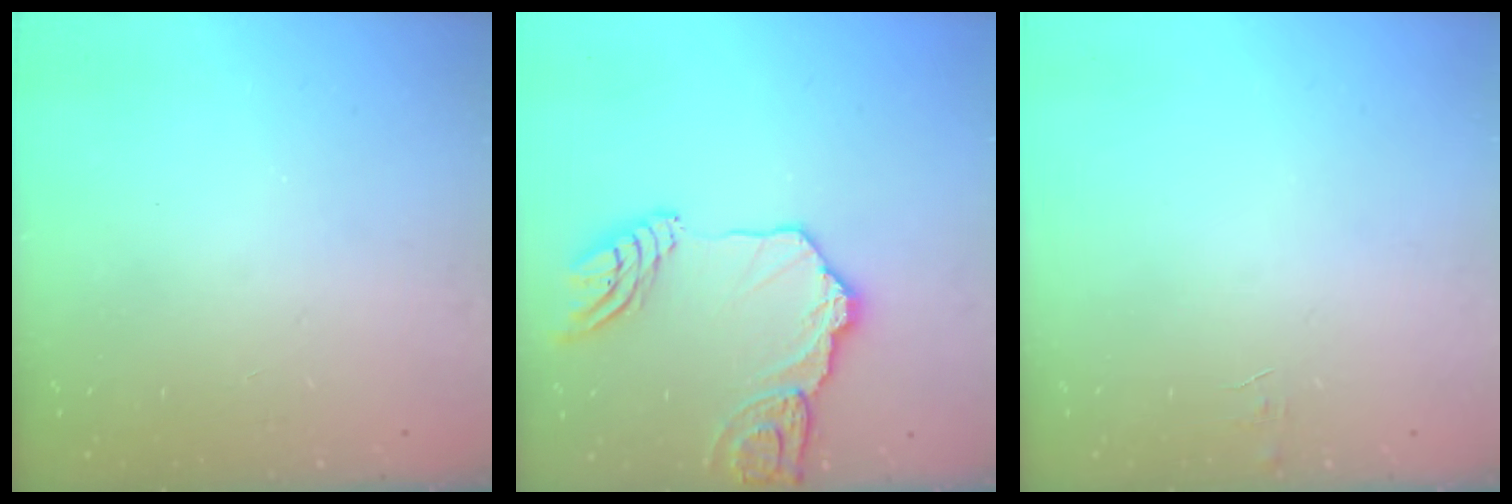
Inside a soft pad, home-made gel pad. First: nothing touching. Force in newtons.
{"total": 17.3, "press": 17.2, "slide": 1.8}
{"total": 4.5, "press": 4.5, "slide": 0.4}